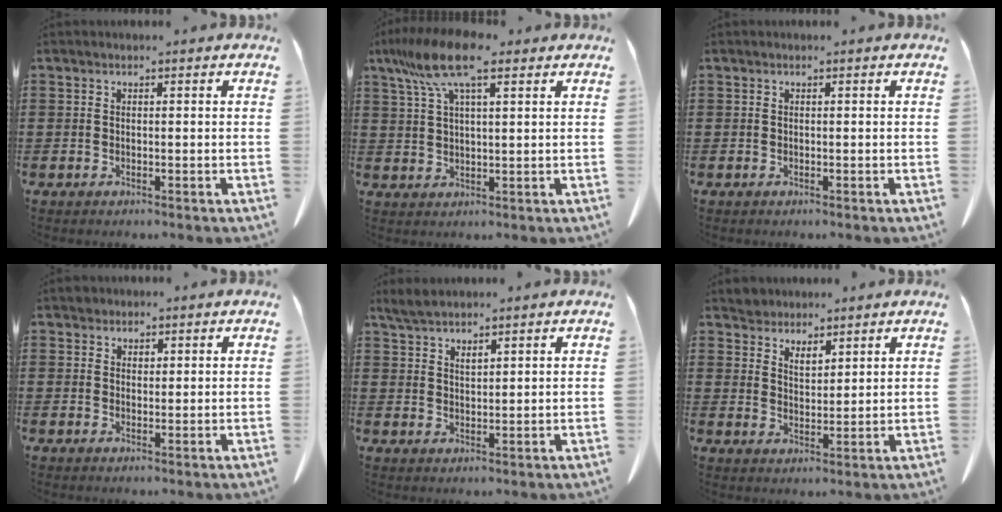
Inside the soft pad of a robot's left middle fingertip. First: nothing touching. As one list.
[{"total": 10.8, "force": [6.5, 2.9, 8.1], "torque": [-0.184, -0.011, 0.113]}, {"total": 0.0}, {"total": 1.7, "force": [1.4, 0.9, 0.1], "torque": [0.003, -0.001, 0.027]}, {"total": 2.9, "force": [2.6, 0.5, 1.2], "torque": [-0.030, 0.000, 0.049]}, {"total": 3.5, "force": [3.3, 1.1, -0.2], "torque": [-0.009, -0.005, 0.064]}]